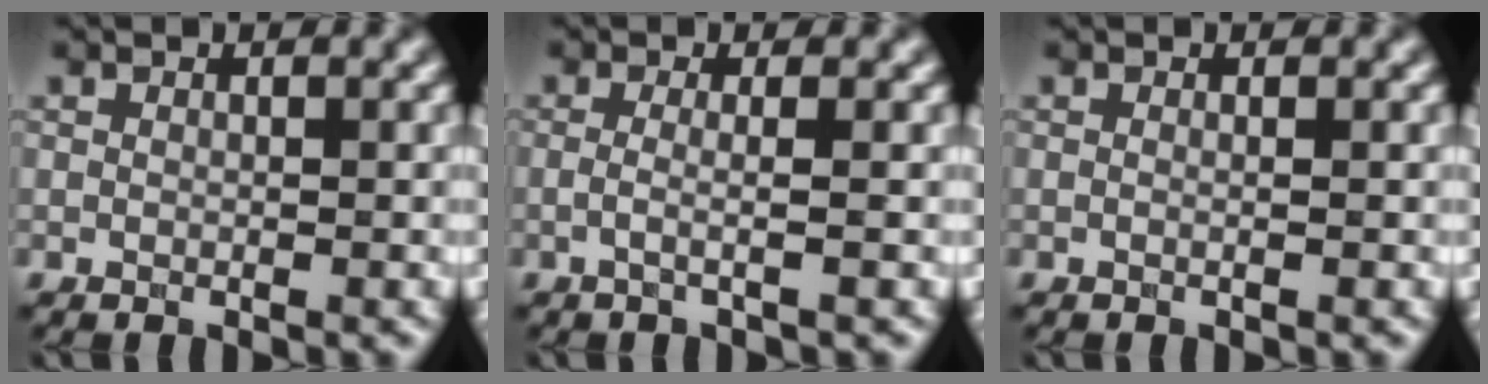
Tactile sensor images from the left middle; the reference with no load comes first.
{"total": 2.1, "force": [-0.2, 0.8, 2.0], "torque": [-0.027, -0.006, -0.015]}
{"total": 0.7, "force": [0.1, 0.3, 0.6], "torque": [-0.009, -0.005, -0.008]}